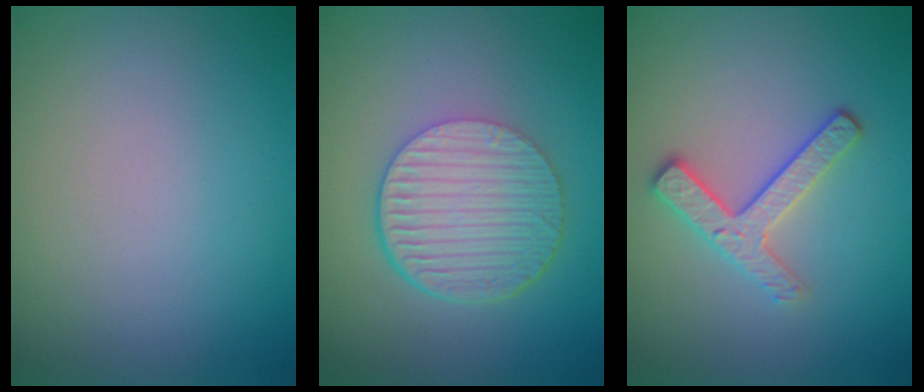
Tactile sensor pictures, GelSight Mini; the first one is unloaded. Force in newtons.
{"total": 6.5, "press": 4.4, "slide": 4.7}
{"total": 2.8, "press": 2.6, "slide": 1.1}